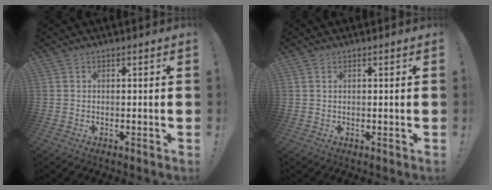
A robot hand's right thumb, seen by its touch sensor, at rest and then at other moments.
{"total": 0.6, "force": [0.3, 0.3, 0.4], "torque": [-0.010, 0.001, 0.006]}